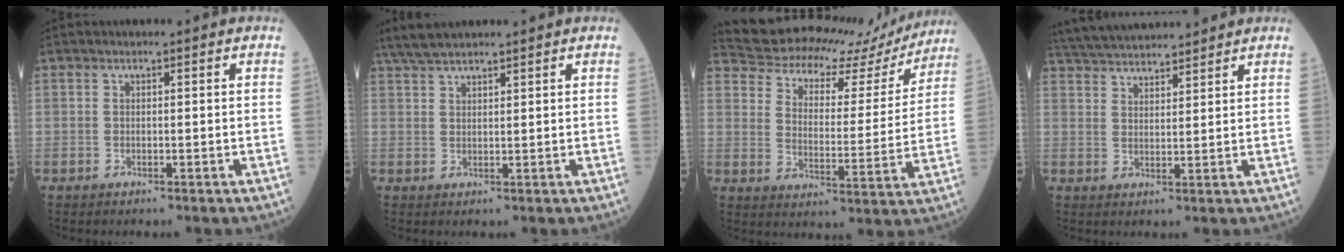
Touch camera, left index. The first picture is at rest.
{"total": 5.7, "force": [5.1, 0.7, 2.6], "torque": [-0.054, 0.031, 0.099]}
{"total": 20.1, "force": [17.6, 7.6, 6.0], "torque": [-0.097, 0.004, 0.227]}
{"total": 12.1, "force": [11.4, 1.7, 3.8], "torque": [-0.076, 0.038, 0.191]}